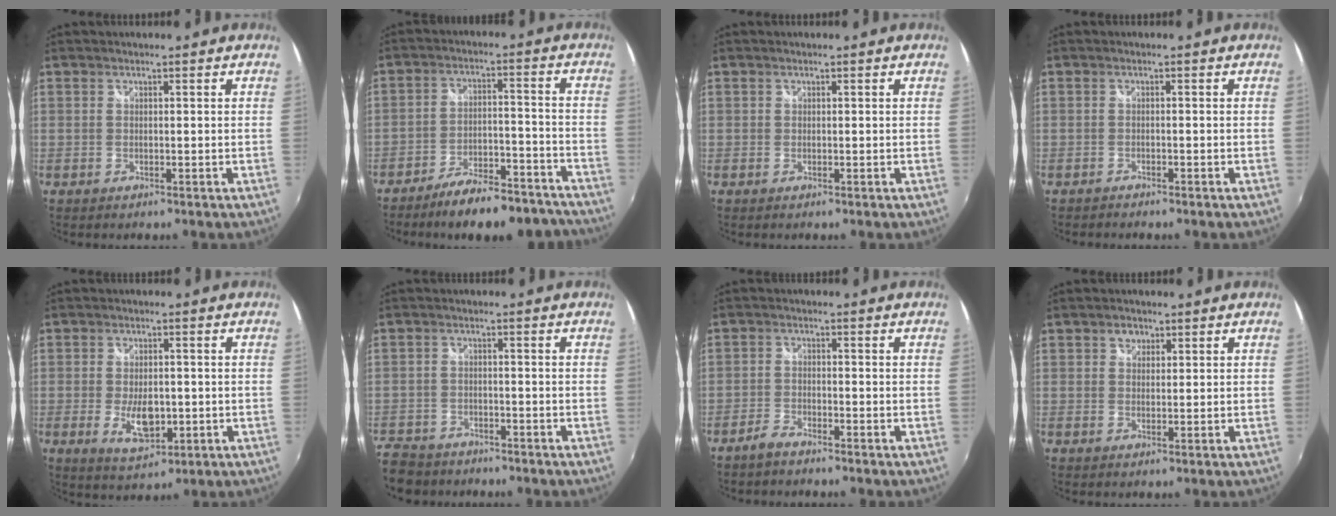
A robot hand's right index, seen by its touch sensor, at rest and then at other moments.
{"total": 15.3, "force": [-13.5, 4.1, 5.8], "torque": [-0.098, 0.025, -0.181]}
{"total": 0.0}
{"total": 1.4, "force": [-1.3, 0.3, 0.2], "torque": [-0.013, -0.006, -0.024]}
{"total": 7.1, "force": [-1.5, 3.7, 5.9], "torque": [-0.111, -0.009, -0.019]}
{"total": 9.1, "force": [-7.2, 5.3, 2.0], "torque": [-0.082, -0.002, -0.127]}
{"total": 3.0, "force": [-2.7, 0.8, 1.0], "torque": [-0.036, 0.000, -0.055]}
{"total": 2.1, "force": [0.9, 1.8, 0.6], "torque": [-0.005, 0.007, 0.013]}